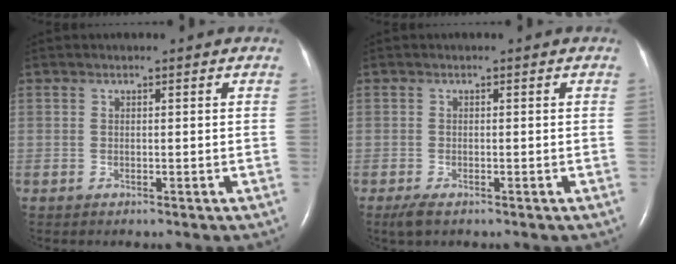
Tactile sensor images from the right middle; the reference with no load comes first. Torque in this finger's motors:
{"motor_torque": [0.24, -0.21, -0.01, 0.04]}